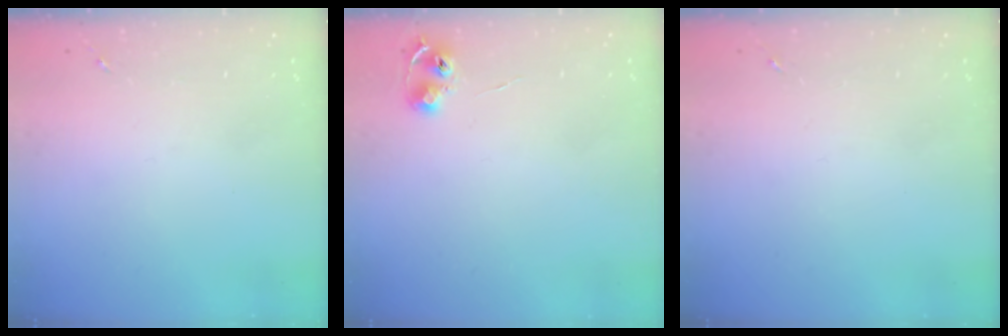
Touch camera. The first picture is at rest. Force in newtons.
{"total": 6.4, "press": 6.4, "slide": 0.7}
{"total": 0.0}